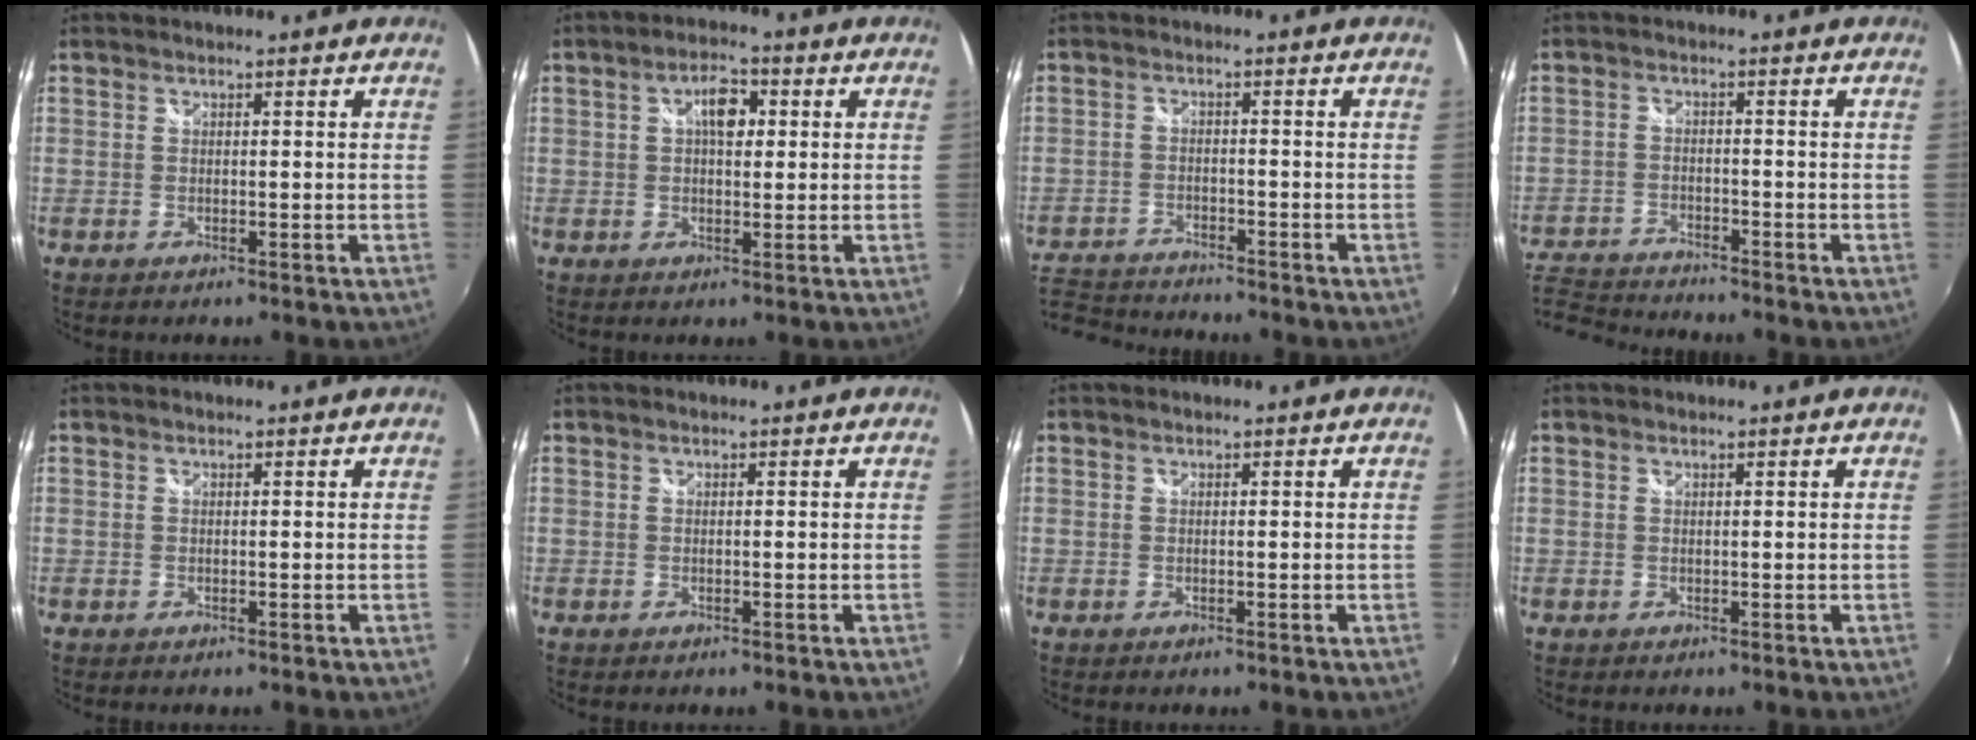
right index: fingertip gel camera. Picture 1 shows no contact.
{"total": 5.0, "force": [1.2, 2.5, 4.2], "torque": [-0.066, 0.014, 0.017]}
{"total": 9.7, "force": [-9.0, 2.9, 2.1], "torque": [-0.079, 0.000, -0.163]}
{"total": 8.7, "force": [-8.3, 1.8, 1.7], "torque": [-0.068, -0.006, -0.157]}
{"total": 0.0}
{"total": 0.0}
{"total": 0.0}
{"total": 0.0}